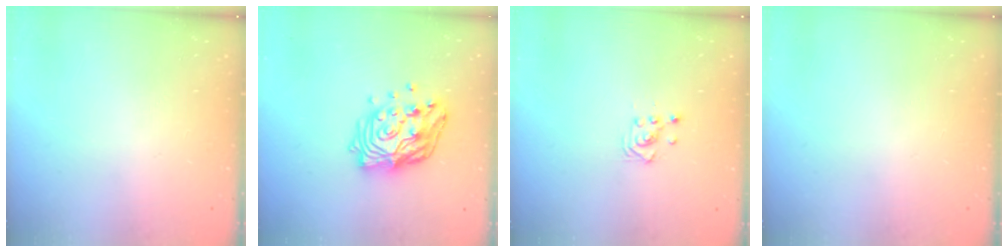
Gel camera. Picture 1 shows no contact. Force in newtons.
{"total": 15.5, "press": 15.4, "slide": 1.4}
{"total": 3.1, "press": 3.1, "slide": 0.2}
{"total": 0.0}